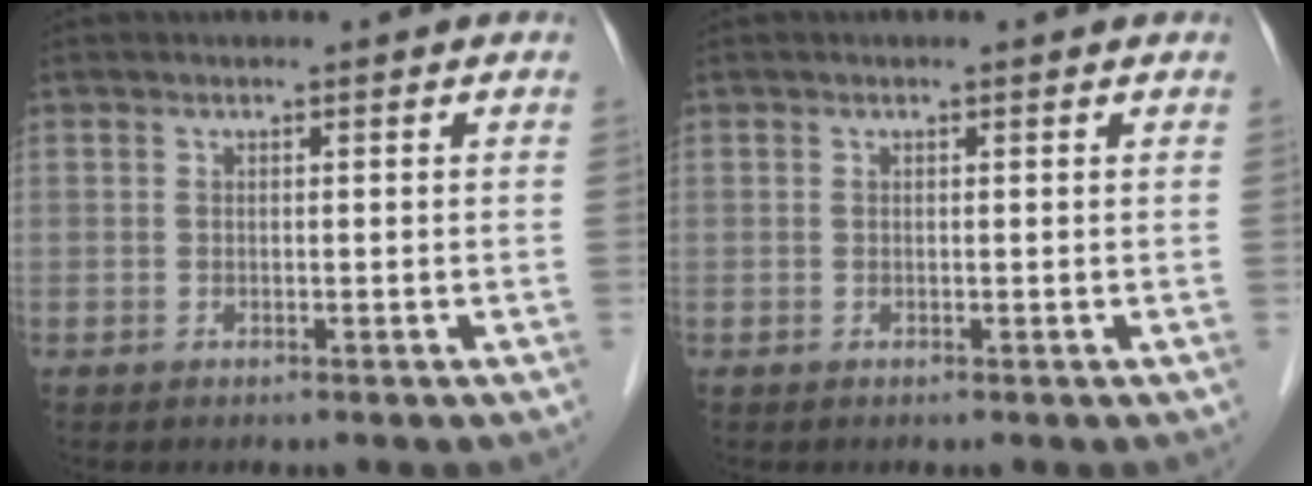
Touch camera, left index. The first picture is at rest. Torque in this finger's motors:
{"motor_torque": [0.35, -0.30, 0.11, 0.00]}